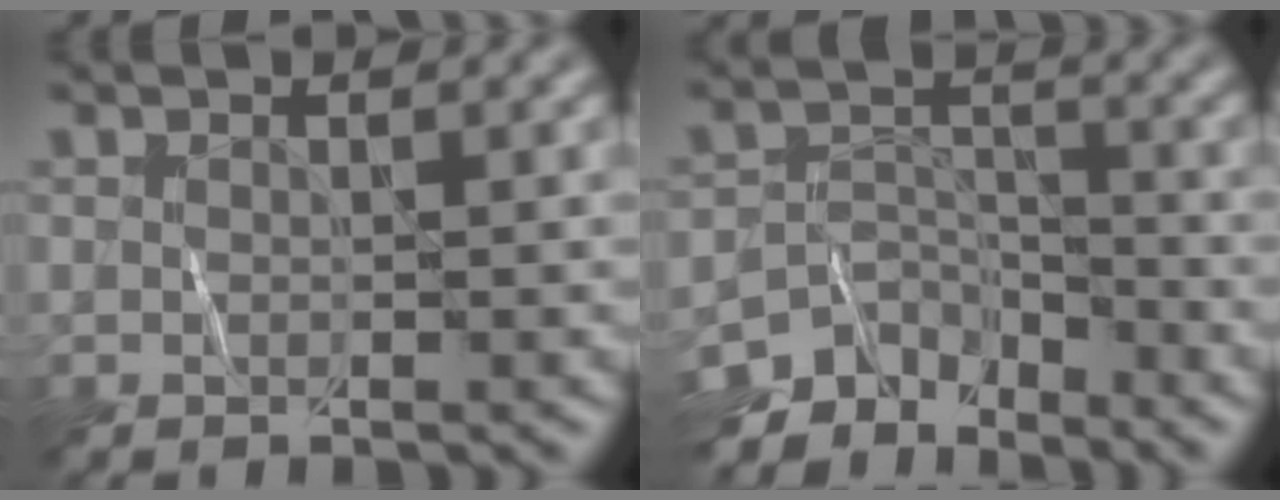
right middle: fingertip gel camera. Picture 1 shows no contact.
{"total": 5.7, "force": [-4.6, 2.8, 1.5], "torque": [-0.019, -0.007, -0.086]}